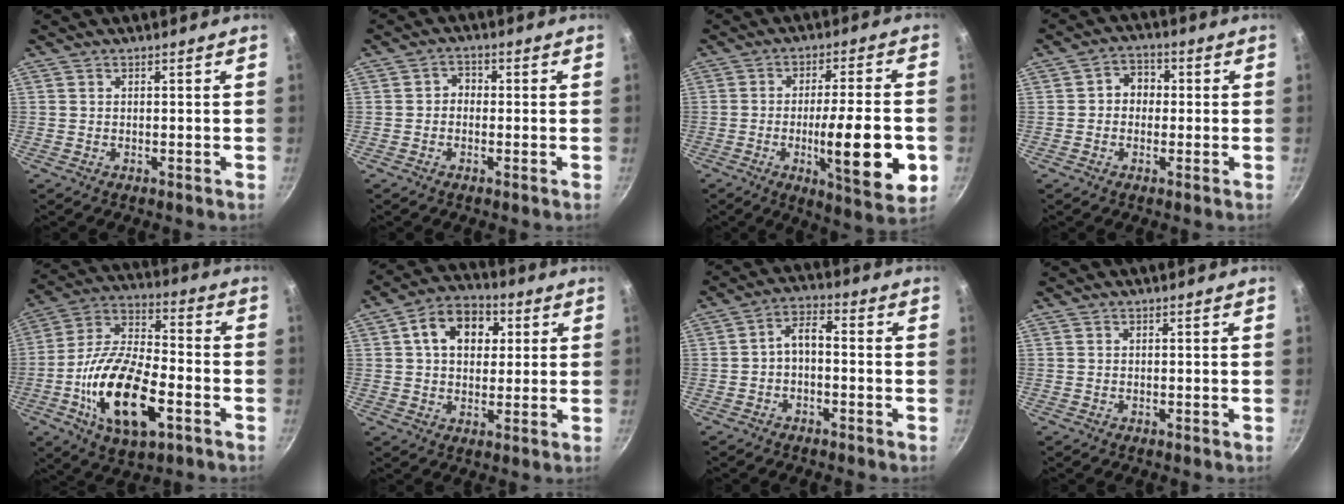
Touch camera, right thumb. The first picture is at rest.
{"total": 2.5, "force": [-0.5, 2.1, 1.2], "torque": [-0.007, 0.011, -0.015]}
{"total": 17.2, "force": [-4.3, 3.9, 16.2], "torque": [-0.228, 0.005, -0.062]}
{"total": 4.9, "force": [0.0, 4.2, 2.6], "torque": [-0.009, 0.012, -0.011]}
{"total": 21.0, "force": [-6.8, 9.8, 17.2], "torque": [-0.314, 0.029, -0.131]}
{"total": 11.5, "force": [3.1, 8.2, 7.3], "torque": [-0.086, 0.011, 0.036]}
{"total": 4.7, "force": [-1.4, 2.5, 3.6], "torque": [-0.063, 0.034, -0.028]}
{"total": 0.0}